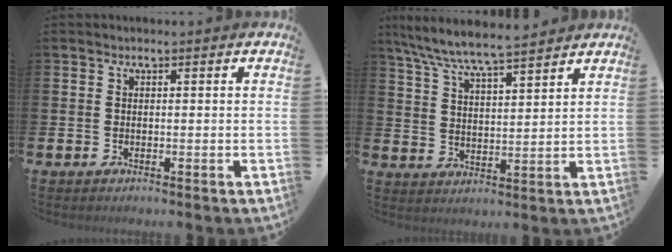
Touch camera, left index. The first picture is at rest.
{"total": 7.4, "force": [7.0, 0.3, 2.2], "torque": [-0.066, -0.040, 0.124]}